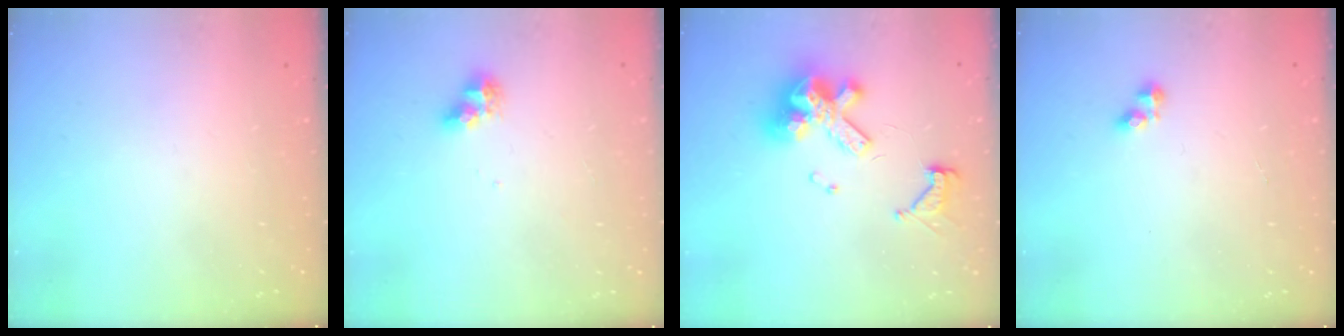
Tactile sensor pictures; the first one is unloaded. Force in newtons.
{"total": 7.8, "press": 7.7, "slide": 0.9}
{"total": 13.1, "press": 13.0, "slide": 1.6}
{"total": 2.1, "press": 2.1, "slide": 0.3}